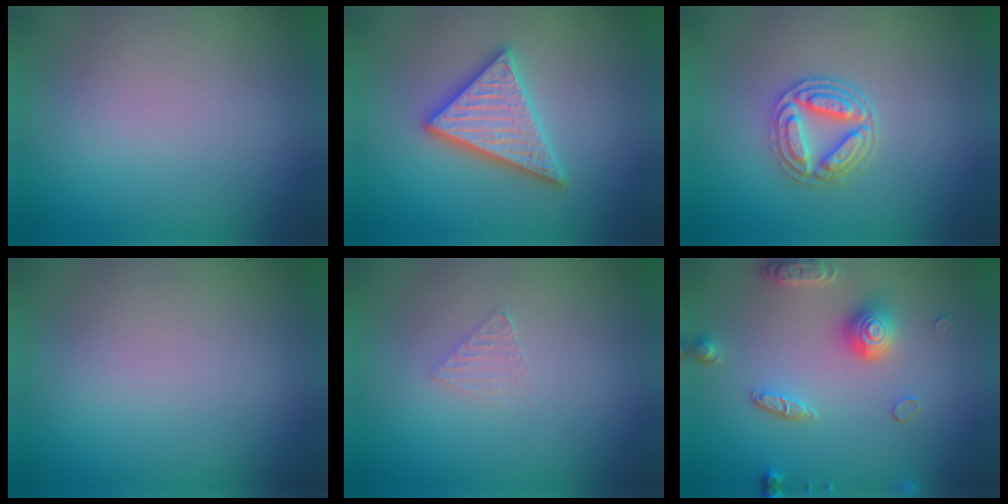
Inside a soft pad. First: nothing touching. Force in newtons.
{"total": 5.0, "press": 5.0, "slide": 0.6}
{"total": 3.7, "press": 3.3, "slide": 1.7}
{"total": 0.0}
{"total": 1.0, "press": 1.0, "slide": 0.1}
{"total": 4.2, "press": 3.5, "slide": 2.3}